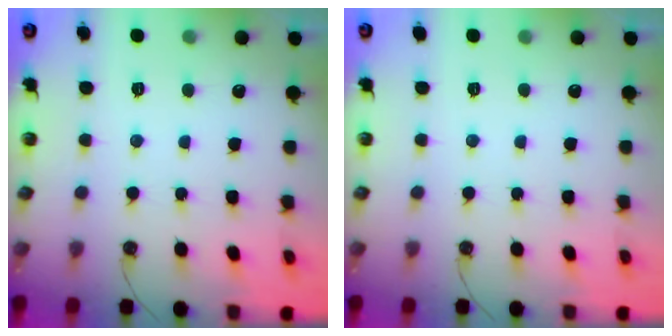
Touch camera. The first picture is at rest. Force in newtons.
{"total": 0.0}